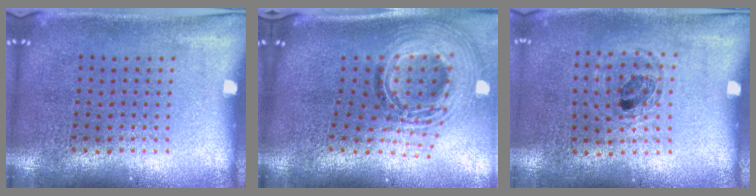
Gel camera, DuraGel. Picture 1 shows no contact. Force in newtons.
{"total": 2.4, "press": 1.8, "slide": 1.6}
{"total": 0.9, "press": 0.9, "slide": 0.1}